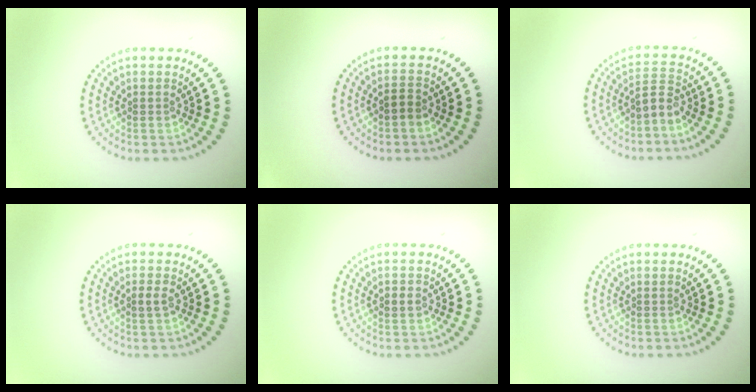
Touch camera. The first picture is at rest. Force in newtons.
{"total": 1.3, "press": 1.1, "slide": 0.6}
{"total": 2.0, "press": 1.4, "slide": 1.4}
{"total": 1.0, "press": 0.9, "slide": 0.5}
{"total": 0.9, "press": 0.9, "slide": 0.2}
{"total": 0.0}